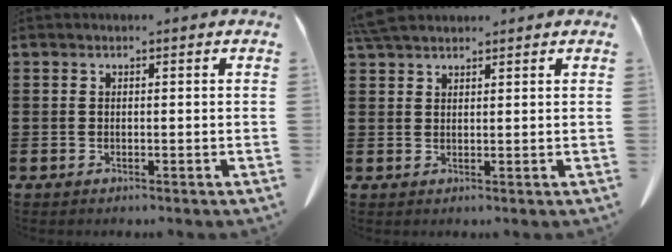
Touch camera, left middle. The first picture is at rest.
{"total": 3.5, "force": [3.2, 0.8, 1.4], "torque": [-0.036, -0.002, 0.061]}